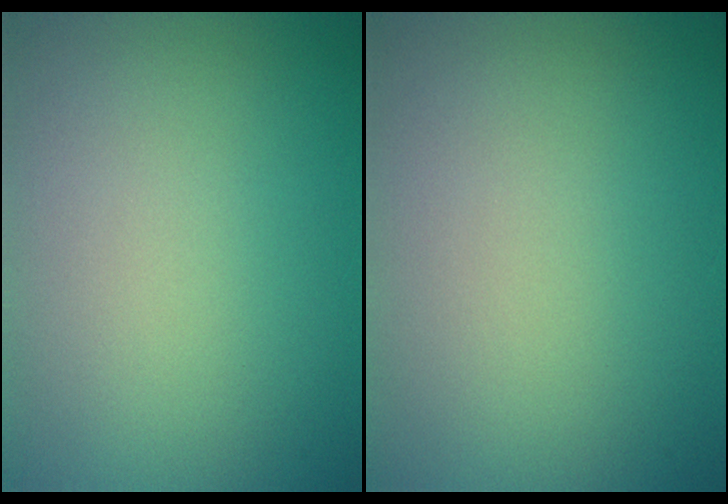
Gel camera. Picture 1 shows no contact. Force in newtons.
{"total": 0.0}